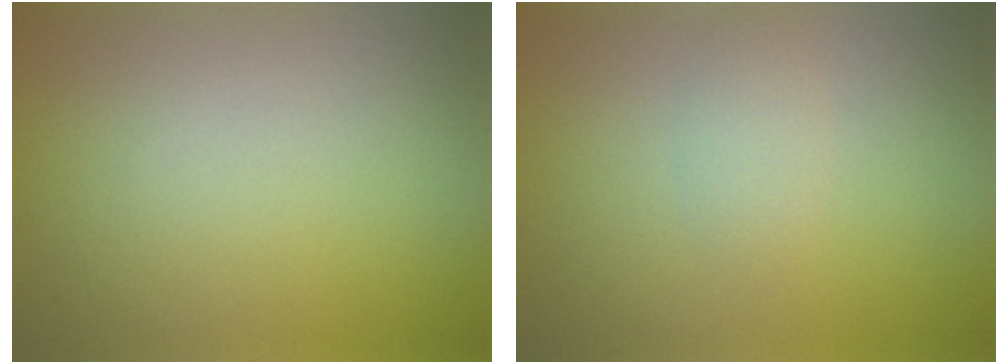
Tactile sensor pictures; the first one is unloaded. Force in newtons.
{"total": 1.4, "press": 1.4, "slide": 0.0}